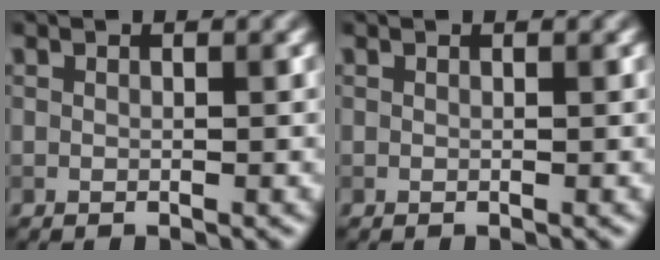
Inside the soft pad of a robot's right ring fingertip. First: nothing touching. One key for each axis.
{"total": 0.0}